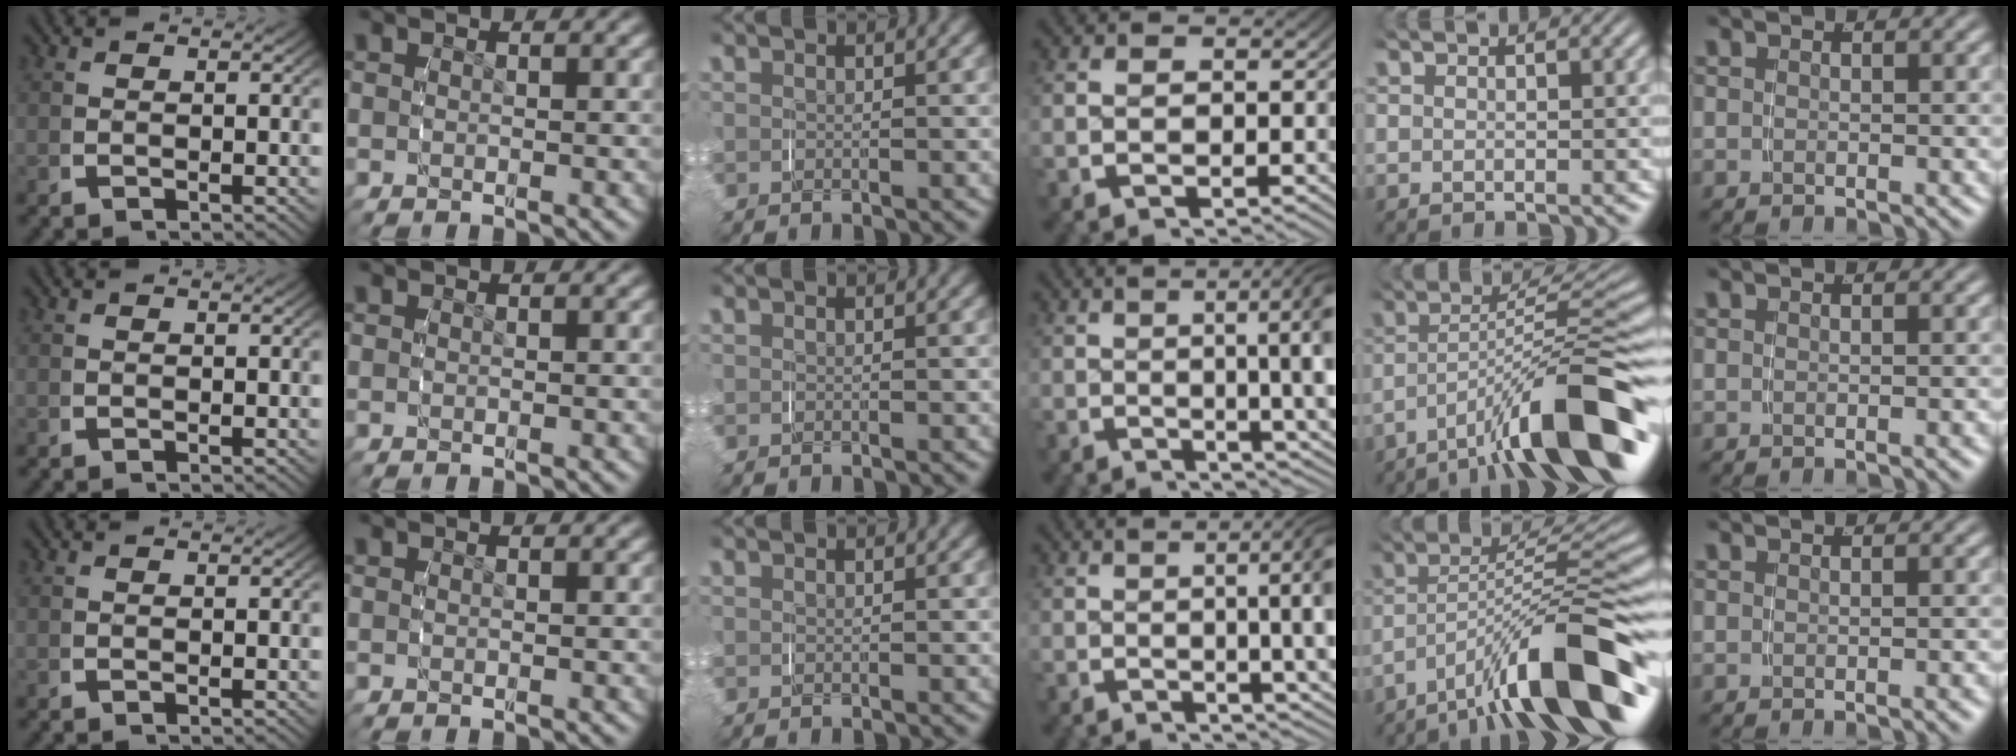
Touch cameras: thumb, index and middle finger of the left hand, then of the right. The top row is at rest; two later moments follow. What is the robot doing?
{"motion": "grasp_and_lifting", "object": "pencil case"}